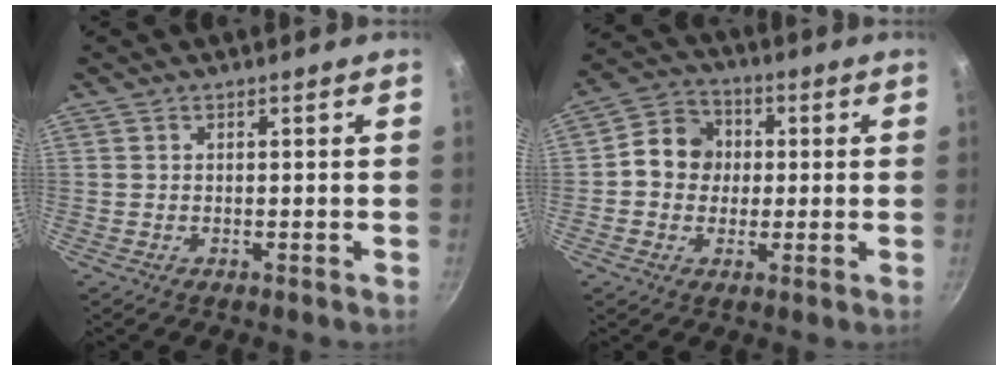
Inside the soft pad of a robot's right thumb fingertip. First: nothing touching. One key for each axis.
{"total": 8.8, "fx": 0.4, "fy": 7.8, "fz": 4.0, "tx": -0.033, "ty": 0.016, "tz": -0.014}